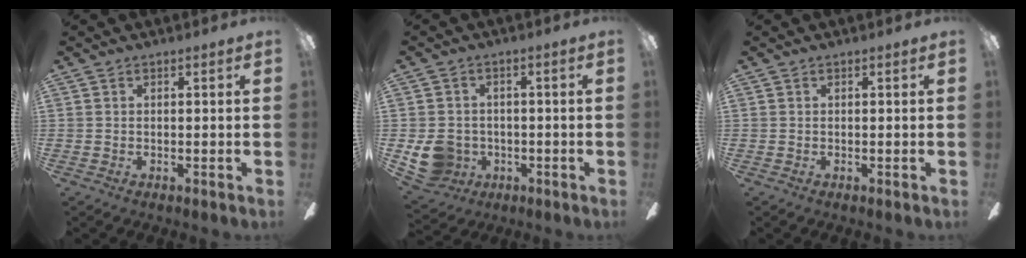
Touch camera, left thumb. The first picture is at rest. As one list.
[{"total": 8.1, "force": [-1.8, 7.4, 2.8], "torque": [-0.071, 0.006, -0.031]}, {"total": 0.0}]